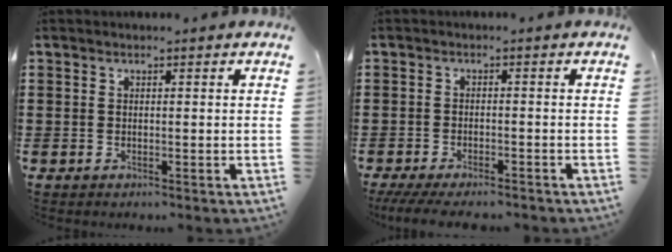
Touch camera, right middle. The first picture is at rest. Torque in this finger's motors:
{"motor_torque": [1.51, -0.28, 0.46, 0.21]}